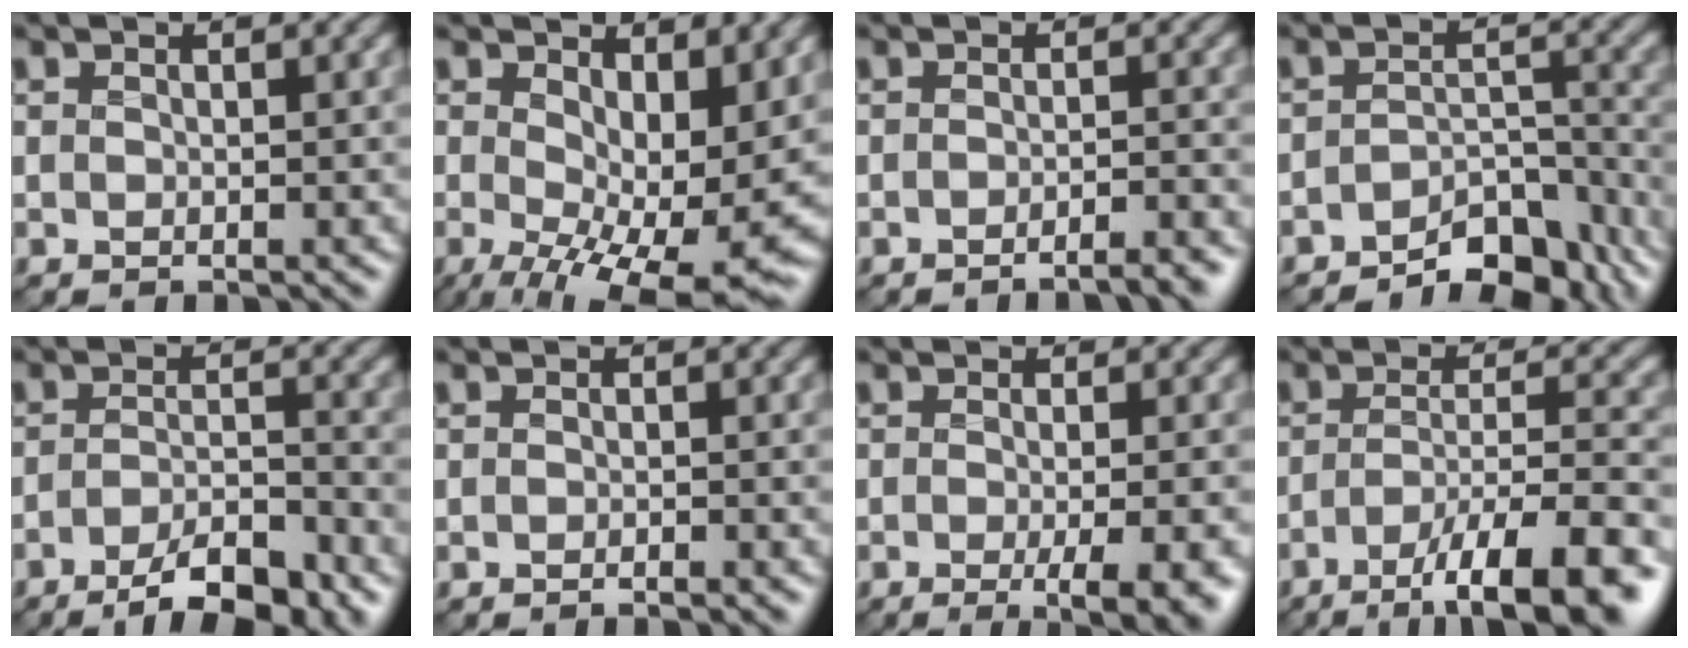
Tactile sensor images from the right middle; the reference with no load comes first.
{"total": 11.5, "force": [-0.7, 5.2, 10.2], "torque": [-0.162, -0.021, 0.001]}
{"total": 3.1, "force": [-2.3, 0.5, 2.0], "torque": [-0.021, 0.009, -0.036]}
{"total": 6.0, "force": [-4.6, 2.2, 3.2], "torque": [-0.039, 0.004, -0.071]}
{"total": 6.4, "force": [-4.1, 1.7, 4.6], "torque": [-0.079, -0.001, -0.066]}
{"total": 1.1, "force": [-0.7, 0.2, 0.9], "torque": [-0.009, -0.002, -0.011]}
{"total": 6.2, "force": [-2.0, 1.9, 5.5], "torque": [-0.057, -0.011, -0.018]}
{"total": 10.2, "force": [-5.6, 2.5, 8.2], "torque": [-0.125, -0.003, -0.086]}